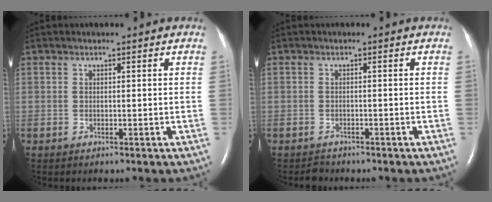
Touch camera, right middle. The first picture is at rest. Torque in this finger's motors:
{"motor_torque": [0.07, -0.05, -0.04, 0.00]}